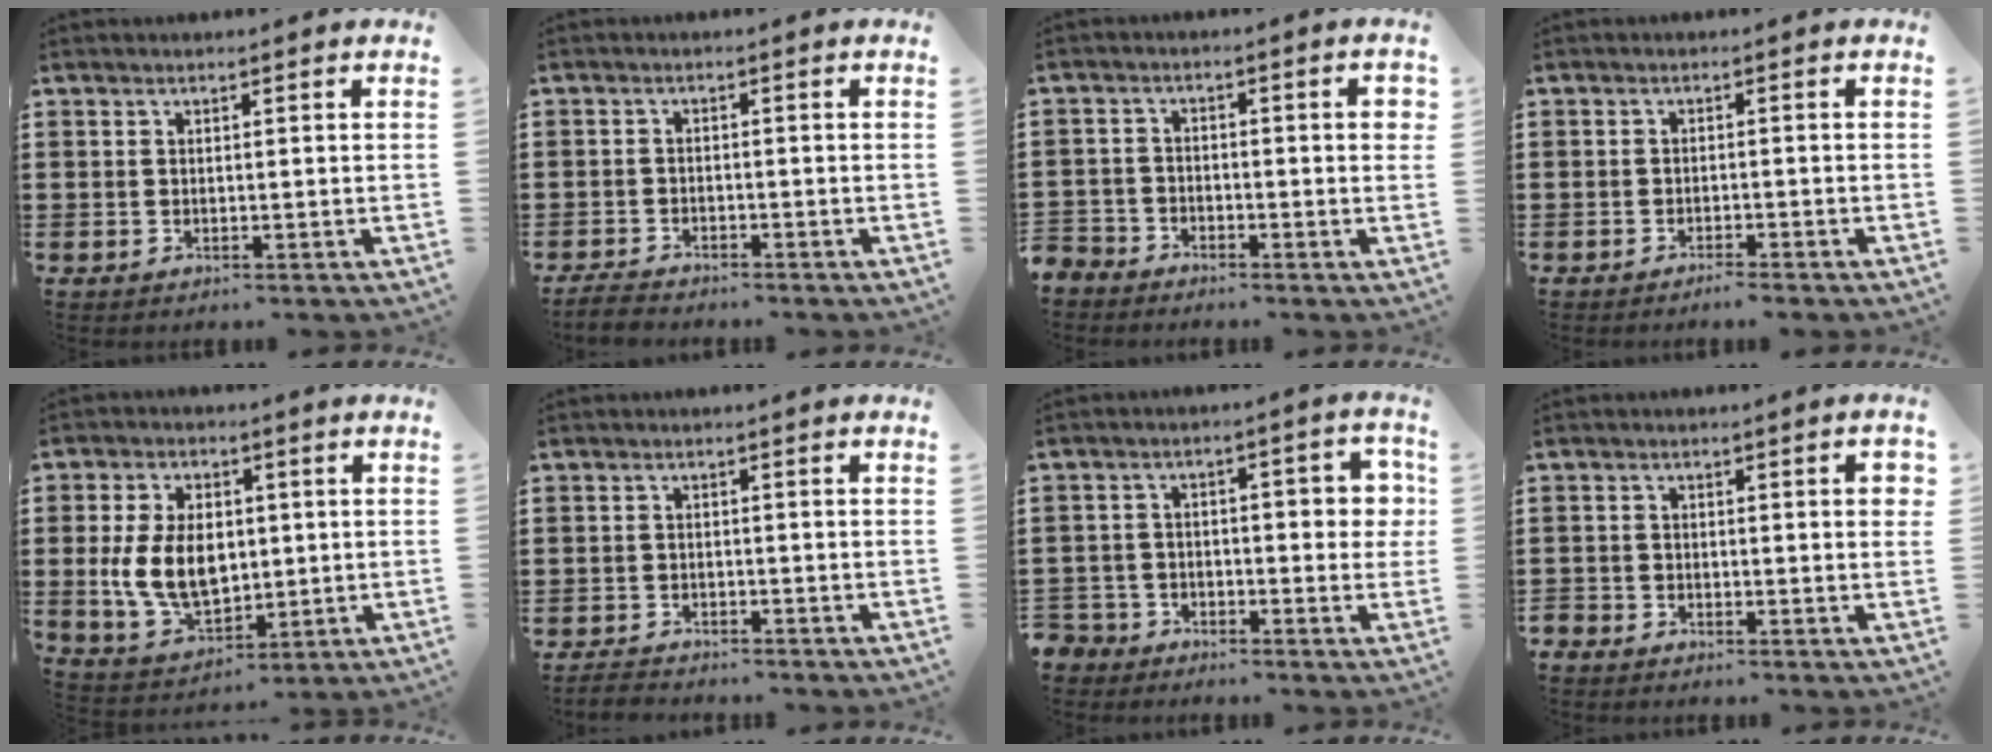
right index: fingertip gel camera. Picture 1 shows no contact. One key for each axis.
{"total": 2.4, "fx": -2.4, "fy": 0.4, "fz": 0.4, "tx": -0.018, "ty": -0.001, "tz": -0.051}
{"total": 3.2, "fx": -2.9, "fy": 1.0, "fz": 0.9, "tx": -0.023, "ty": 0.003, "tz": -0.065}
{"total": 1.5, "fx": -1.4, "fy": -0.1, "fz": 0.5, "tx": -0.010, "ty": 0.001, "tz": -0.027}
{"total": 10.2, "fx": 0.2, "fy": 6.6, "fz": 7.7, "tx": -0.173, "ty": 0.006, "tz": 0.001}
{"total": 1.8, "fx": -1.8, "fy": 0.2, "fz": 0.0, "tx": -0.007, "ty": 0.000, "tz": -0.038}
{"total": 4.6, "fx": -2.3, "fy": 3.1, "fz": 2.5, "tx": -0.050, "ty": 0.014, "tz": -0.051}
{"total": 1.9, "fx": -1.3, "fy": 0.7, "fz": 1.3, "tx": -0.019, "ty": 0.006, "tz": -0.027}